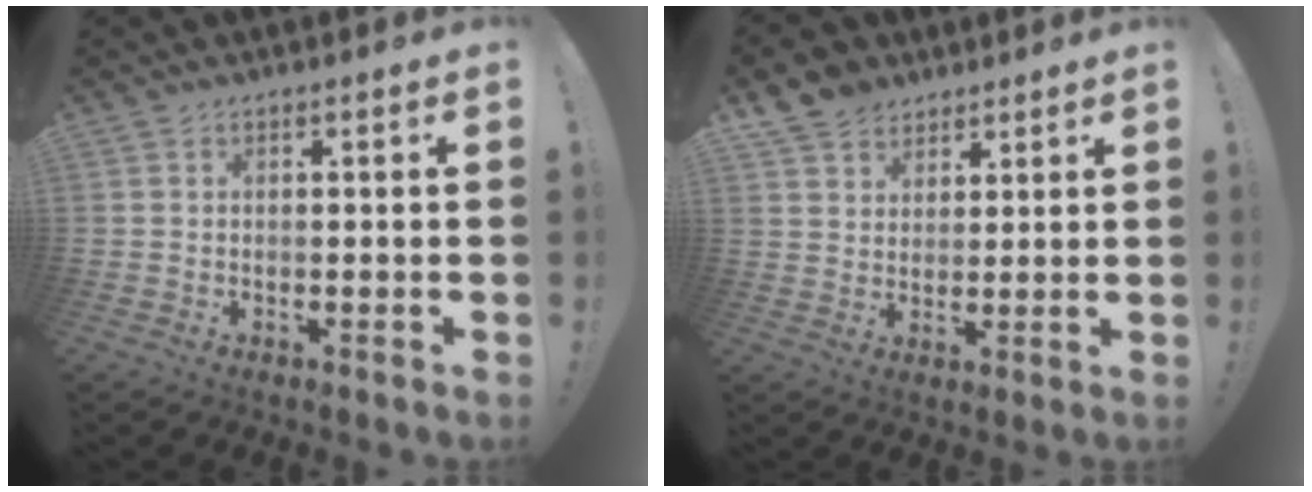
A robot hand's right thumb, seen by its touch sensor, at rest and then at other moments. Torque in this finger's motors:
{"motor_torque": [-0.11, 1.25, 0.15, 0.00, 0.04]}